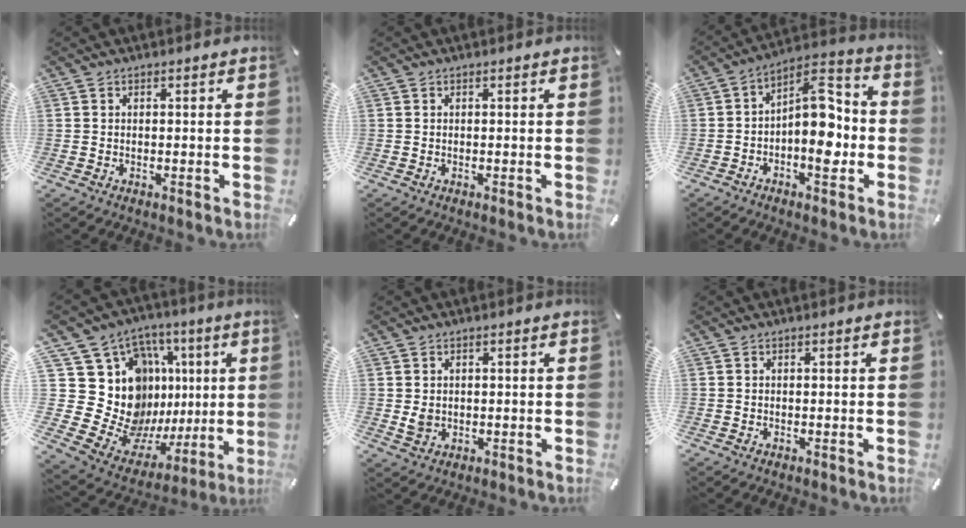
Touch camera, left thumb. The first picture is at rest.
{"total": 0.0}
{"total": 12.9, "force": [-2.5, 7.3, 10.3], "torque": [-0.139, 0.003, -0.044]}
{"total": 24.1, "force": [4.0, 19.3, 13.8], "torque": [-0.201, -0.091, 0.137]}
{"total": 2.7, "force": [0.2, 2.4, 1.2], "torque": [-0.016, -0.001, 0.004]}
{"total": 0.0}